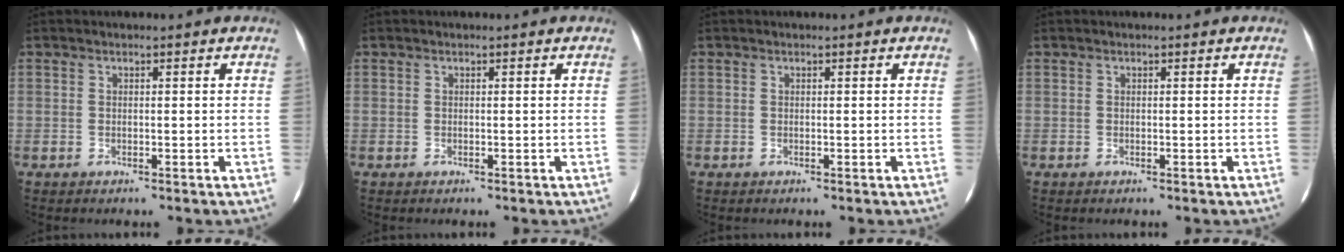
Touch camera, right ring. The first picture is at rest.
{"total": 0.0}
{"total": 0.0}
{"total": 0.0}